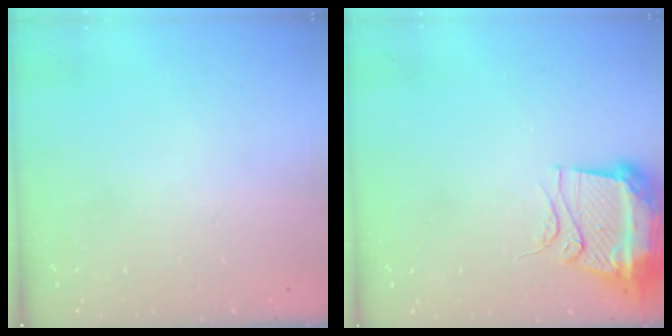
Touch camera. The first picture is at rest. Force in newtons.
{"total": 12.0, "press": 11.9, "slide": 1.1}